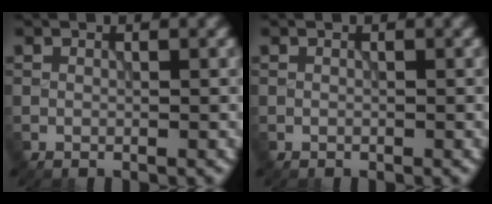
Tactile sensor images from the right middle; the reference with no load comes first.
{"total": 0.0}